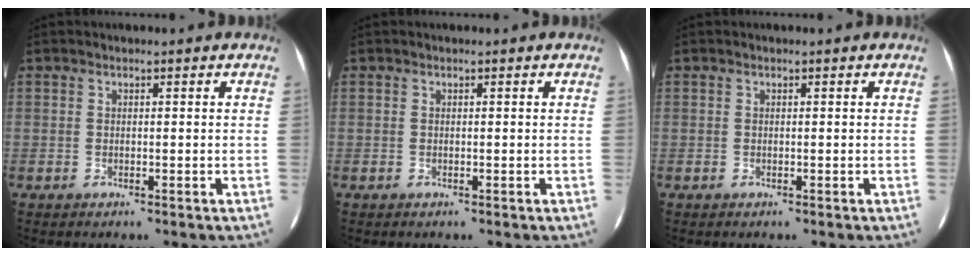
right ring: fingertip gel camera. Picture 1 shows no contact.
{"total": 0.0}
{"total": 0.0}